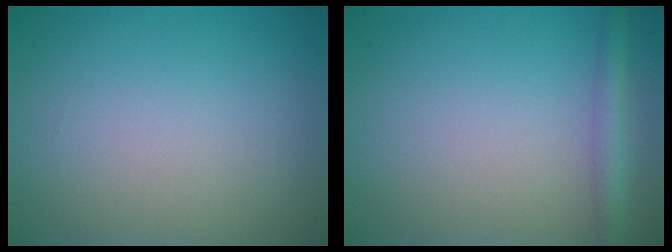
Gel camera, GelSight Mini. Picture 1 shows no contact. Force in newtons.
{"total": 2.3, "press": 2.3, "slide": 0.0}